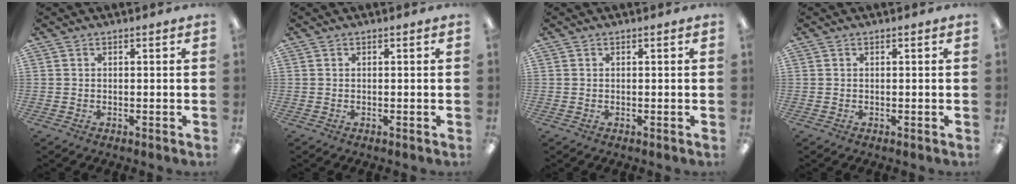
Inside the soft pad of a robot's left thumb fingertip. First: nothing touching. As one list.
[{"total": 0.0}, {"total": 0.0}, {"total": 0.0}]